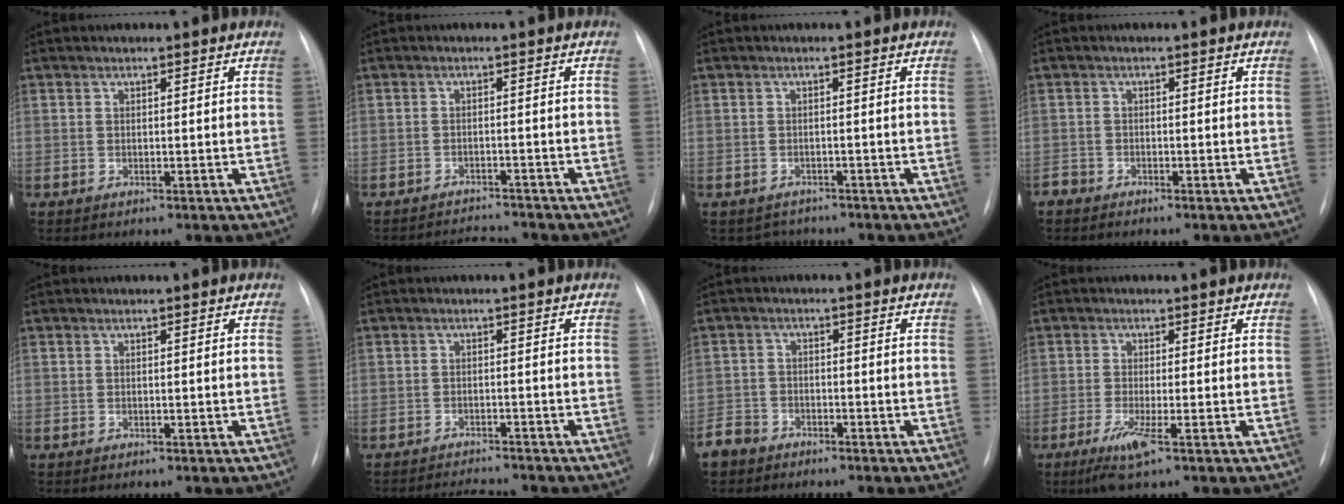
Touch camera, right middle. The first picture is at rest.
{"total": 3.9, "force": [-3.9, 0.2, -0.3], "torque": [0.001, -0.003, -0.061]}
{"total": 2.9, "force": [-2.5, 1.3, -0.5], "torque": [0.002, 0.006, -0.035]}
{"total": 1.3, "force": [-1.1, 0.5, -0.2], "torque": [0.005, 0.001, -0.020]}
{"total": 0.0}
{"total": 5.3, "force": [-5.2, 0.3, 1.1], "torque": [-0.017, -0.008, -0.078]}
{"total": 4.5, "force": [-3.7, 2.6, 0.2], "torque": [-0.003, -0.001, -0.073]}
{"total": 4.1, "force": [-2.1, 0.1, 3.6], "torque": [-0.076, -0.015, -0.042]}